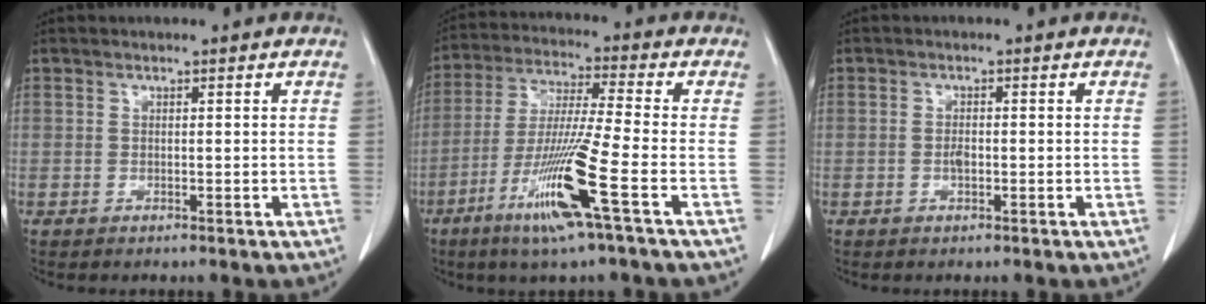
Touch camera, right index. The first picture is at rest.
{"total": 13.4, "force": [-5.9, -1.1, 11.9], "torque": [-0.240, -0.027, -0.116]}
{"total": 1.2, "force": [-0.3, 0.5, 1.1], "torque": [-0.022, 0.001, -0.005]}